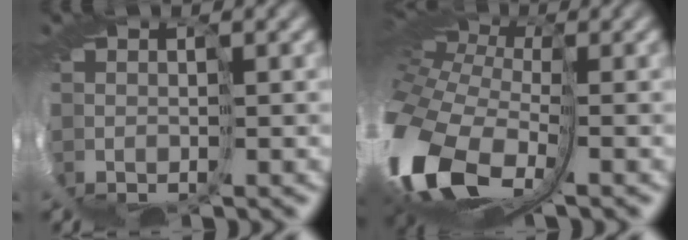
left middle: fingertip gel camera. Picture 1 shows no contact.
{"total": 15.7, "force": [-5.2, 9.7, 11.2], "torque": [-0.277, -0.064, -0.064]}